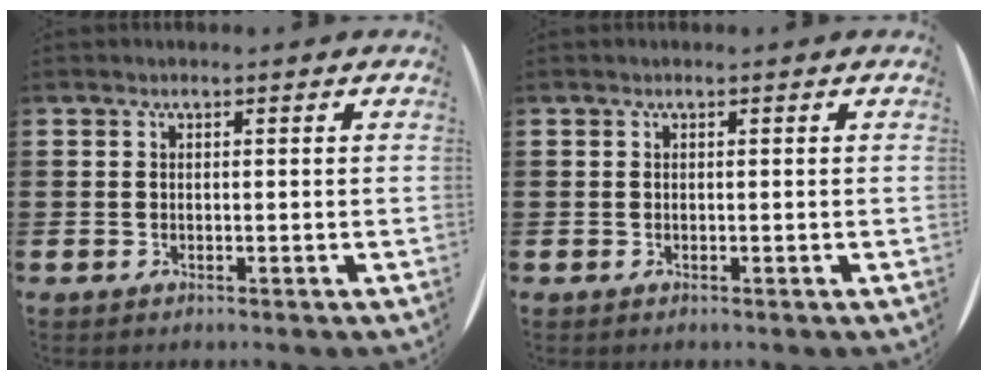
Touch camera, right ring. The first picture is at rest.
{"total": 0.0}